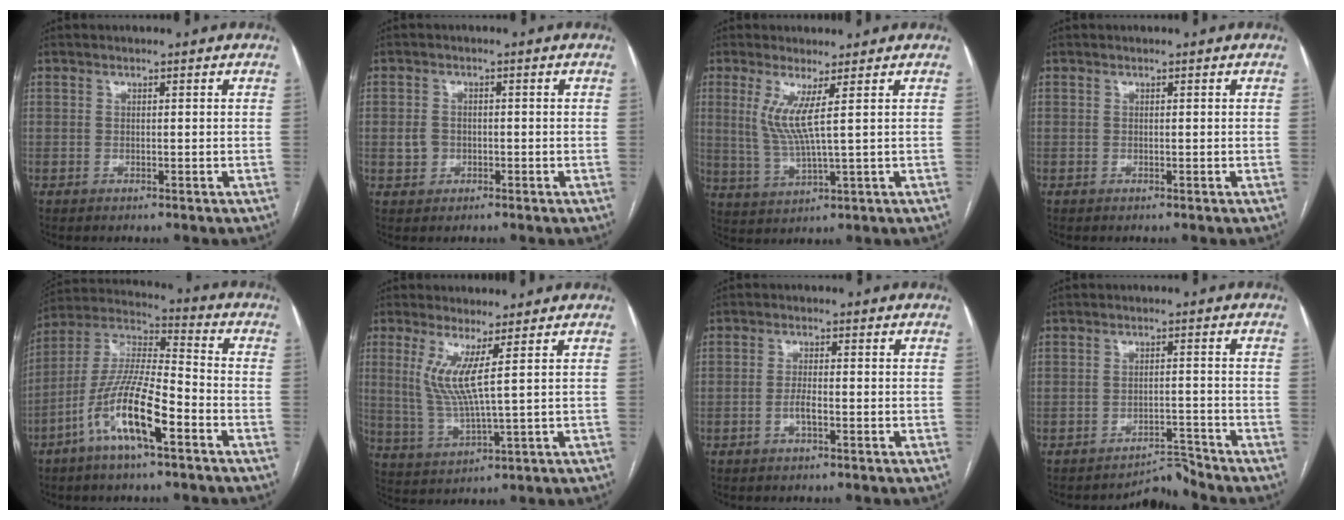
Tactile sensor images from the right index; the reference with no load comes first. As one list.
[{"total": 2.4, "force": [-0.6, 2.1, 1.0], "torque": [-0.018, 0.009, -0.006]}, {"total": 6.0, "force": [1.9, -0.4, 5.6], "torque": [-0.122, -0.009, 0.045]}, {"total": 0.0}, {"total": 14.0, "force": [-6.4, 2.5, 12.2], "torque": [-0.245, 0.000, -0.122]}, {"total": 6.8, "force": [2.3, -0.4, 6.4], "torque": [-0.139, -0.014, 0.054]}, {"total": 2.3, "force": [-0.8, 0.4, 2.1], "torque": [-0.042, 0.001, -0.017]}, {"total": 3.4, "force": [-3.3, -0.5, -1.0], "torque": [0.023, 0.004, -0.047]}]